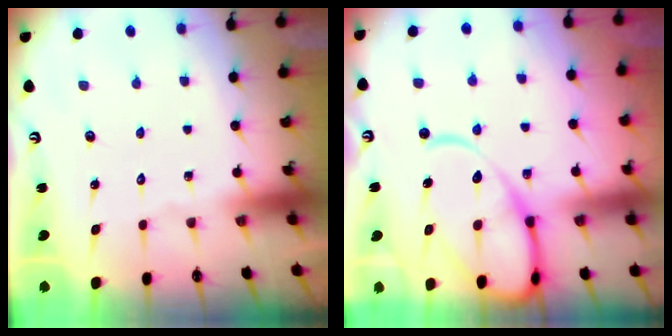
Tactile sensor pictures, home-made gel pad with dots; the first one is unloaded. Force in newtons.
{"total": 13.8, "press": 13.7, "slide": 1.5}